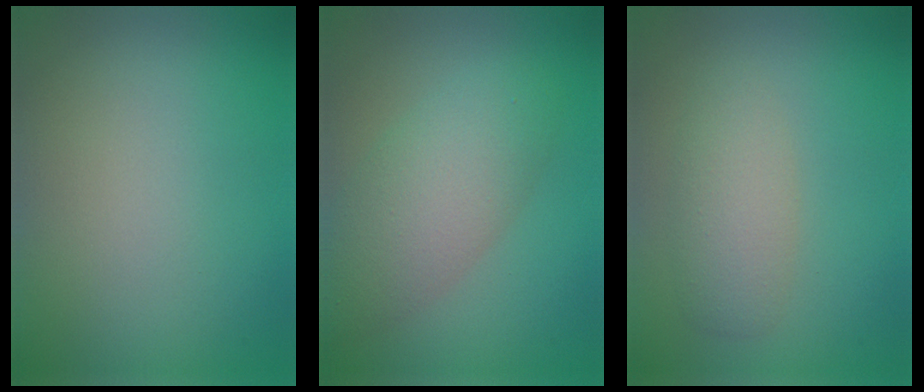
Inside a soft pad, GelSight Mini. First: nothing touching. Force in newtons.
{"total": 5.1, "press": 5.1, "slide": 0.3}
{"total": 2.8, "press": 2.8, "slide": 0.2}